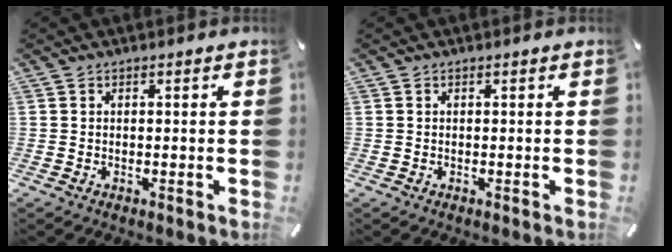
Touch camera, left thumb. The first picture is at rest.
{"total": 0.0}